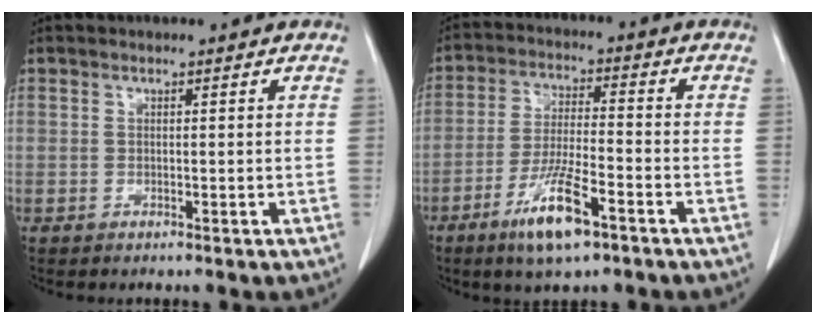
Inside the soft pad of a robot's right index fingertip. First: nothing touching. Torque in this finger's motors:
{"motor_torque": [1.13, -0.76, 0.56, 0.17]}